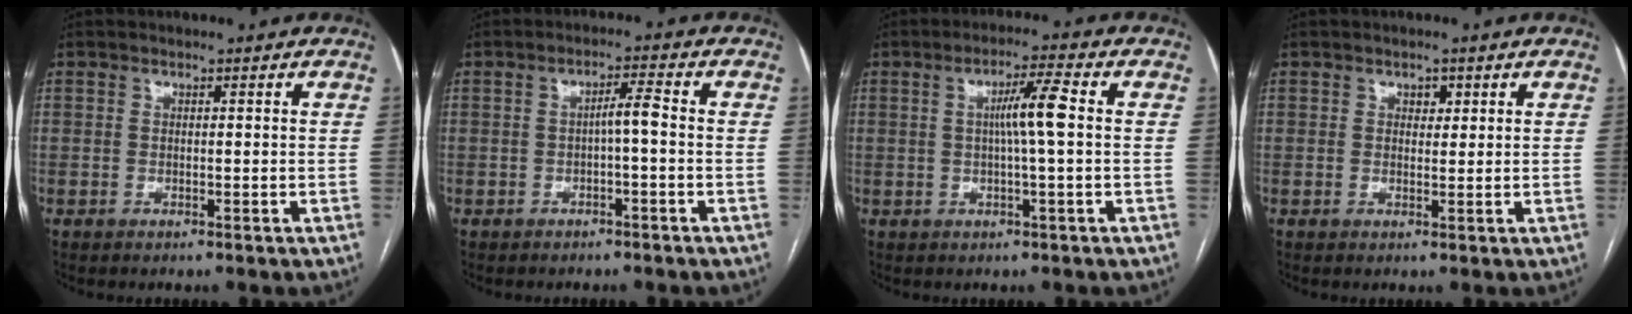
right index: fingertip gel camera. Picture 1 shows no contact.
{"total": 2.9, "force": [-0.5, 0.1, 2.8], "torque": [-0.046, 0.008, -0.008]}
{"total": 5.7, "force": [0.4, -0.4, 5.7], "torque": [-0.101, 0.007, 0.009]}
{"total": 1.5, "force": [0.7, 1.0, 0.8], "torque": [-0.009, 0.001, 0.009]}